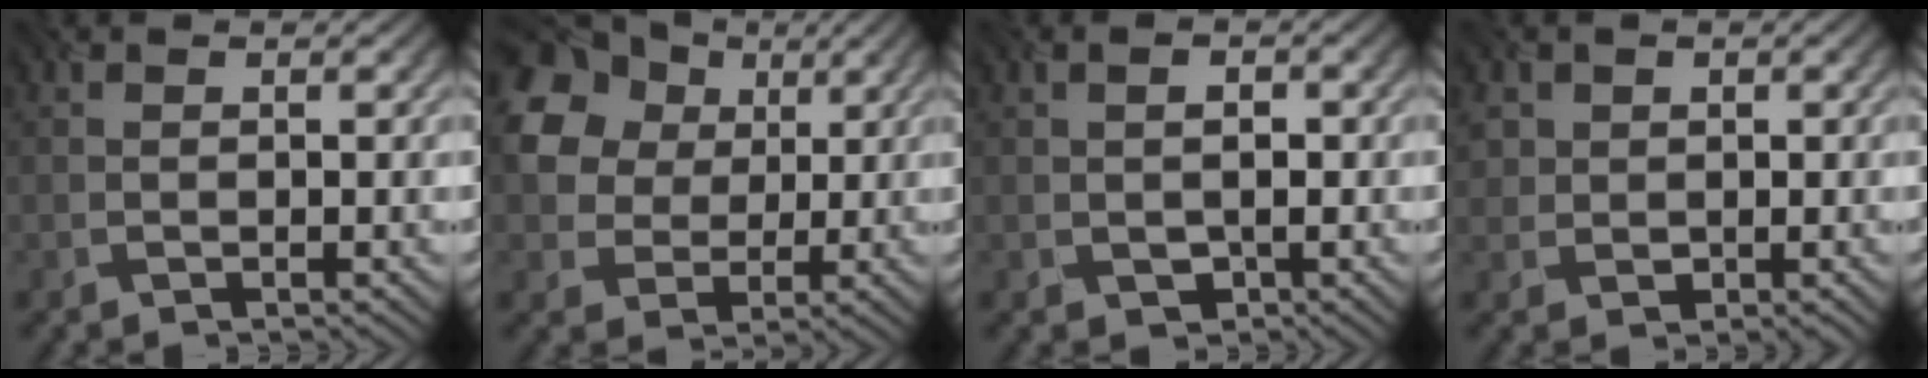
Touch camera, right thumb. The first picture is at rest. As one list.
[{"total": 16.2, "force": [6.1, 13.0, 7.5], "torque": [-0.224, 0.029, 0.119]}, {"total": 2.4, "force": [-0.4, 1.8, 1.5], "torque": [-0.023, -0.003, -0.002]}, {"total": 2.3, "force": [0.7, 2.2, 0.4], "torque": [-0.012, -0.002, 0.012]}]